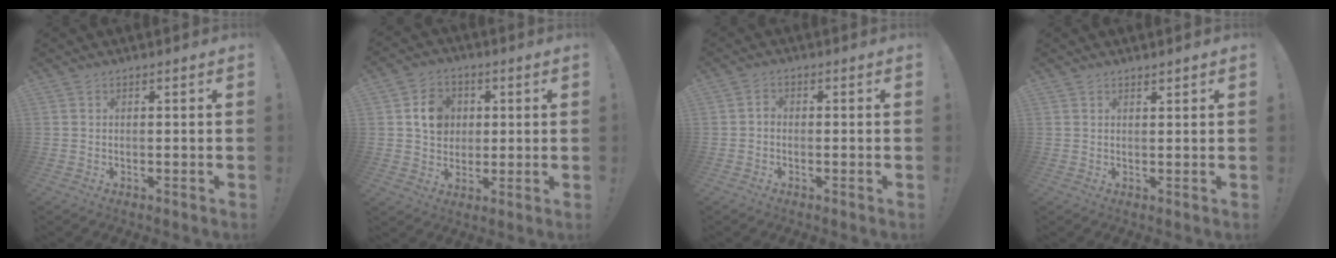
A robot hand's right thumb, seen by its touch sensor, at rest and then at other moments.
{"total": 9.6, "force": [2.3, 8.4, 4.0], "torque": [-0.047, 0.001, 0.049]}
{"total": 1.4, "force": [-0.9, 0.9, 0.5], "torque": [-0.009, 0.007, -0.018]}
{"total": 1.2, "force": [1.2, 0.2, 0.2], "torque": [0.011, -0.009, 0.019]}